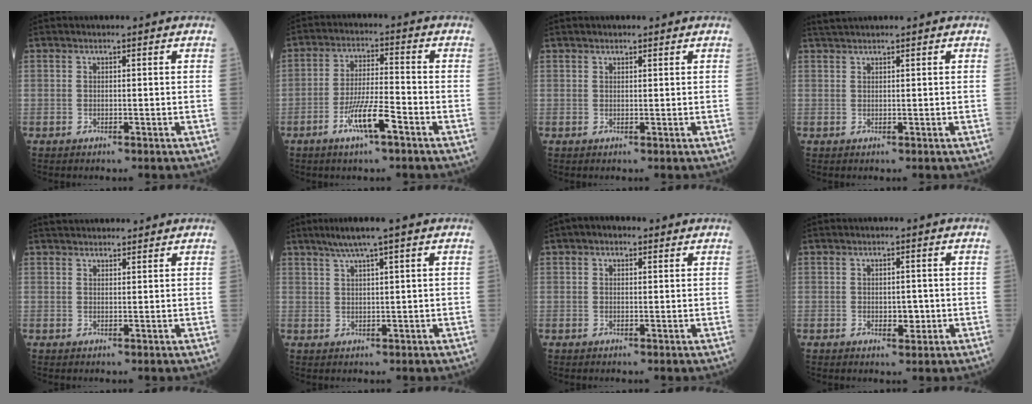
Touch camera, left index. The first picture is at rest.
{"total": 7.1, "force": [-3.9, 0.6, 5.9], "torque": [-0.116, -0.004, -0.073]}
{"total": 1.1, "force": [0.9, 0.5, 0.3], "torque": [-0.008, 0.013, 0.015]}
{"total": 2.1, "force": [1.9, -0.3, 0.6], "torque": [-0.007, 0.023, 0.039]}
{"total": 6.3, "force": [5.8, 1.4, 1.9], "torque": [-0.018, 0.036, 0.084]}
{"total": 4.7, "force": [3.3, -0.7, 3.2], "torque": [-0.064, 0.015, 0.063]}
{"total": 2.3, "force": [1.3, 1.4, 1.2], "torque": [-0.023, 0.020, 0.017]}
{"total": 2.3, "force": [-0.4, 1.3, 1.8], "torque": [-0.022, 0.001, -0.003]}